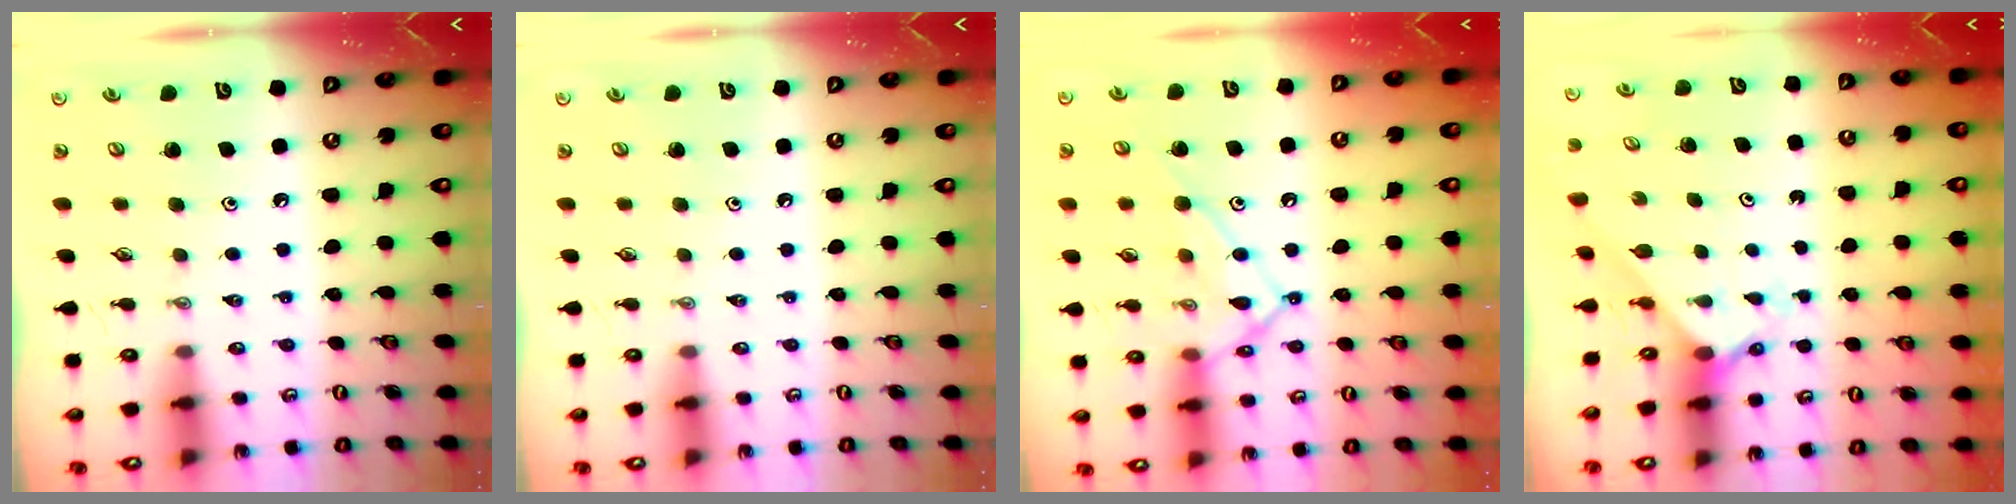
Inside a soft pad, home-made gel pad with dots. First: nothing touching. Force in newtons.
{"total": 0.0}
{"total": 12.1, "press": 12.1, "slide": 0.9}
{"total": 1.9, "press": 1.9, "slide": 0.2}